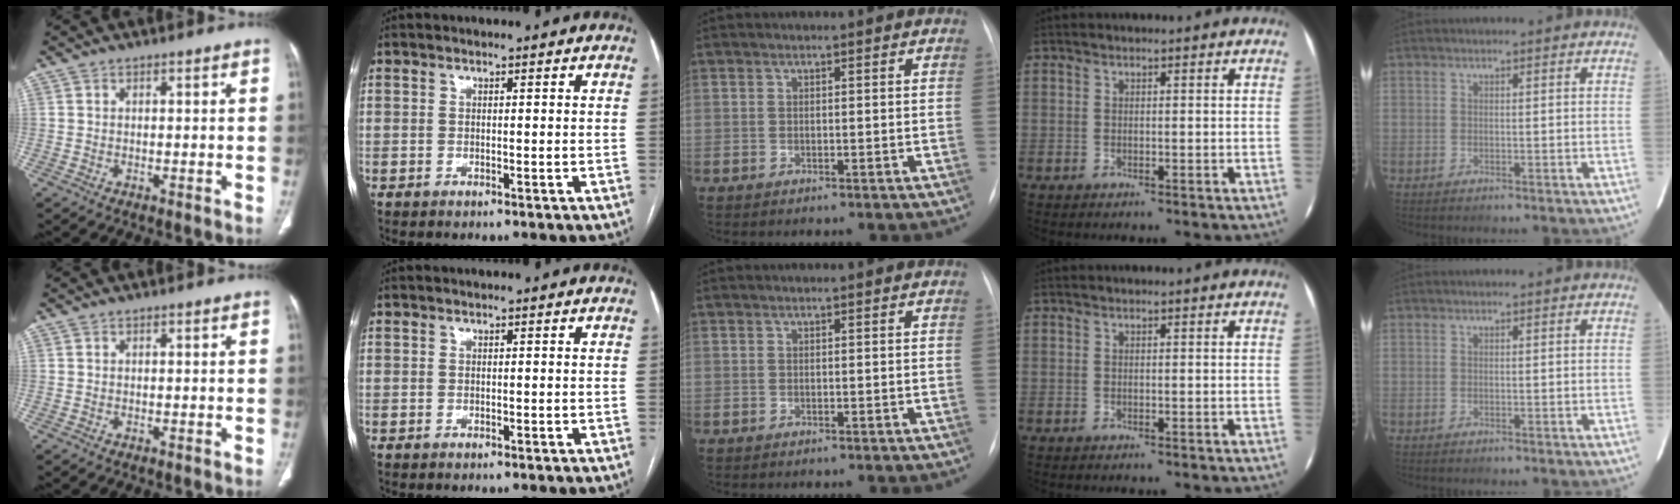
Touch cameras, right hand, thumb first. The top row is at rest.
{}